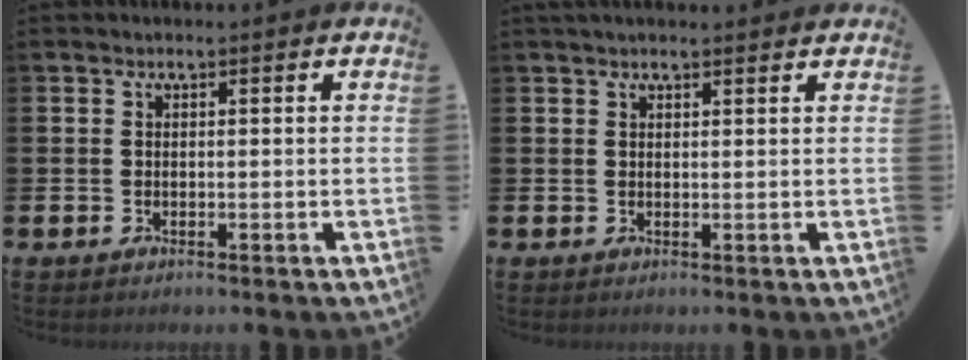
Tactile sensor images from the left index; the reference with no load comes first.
{"total": 1.4, "force": [1.3, 0.2, 0.5], "torque": [-0.007, 0.001, 0.022]}